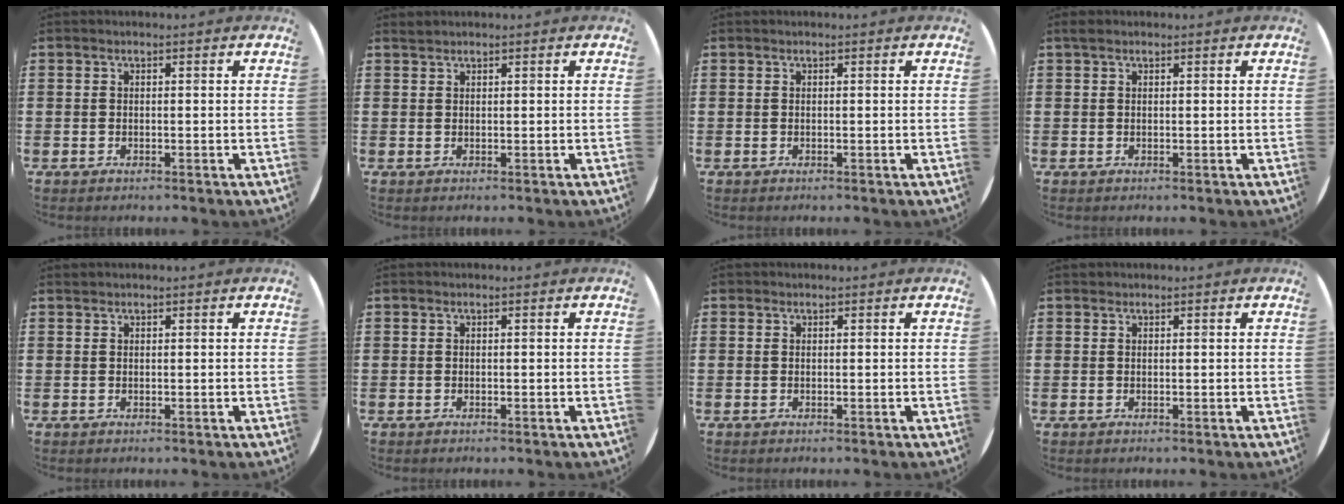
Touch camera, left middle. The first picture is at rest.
{"total": 0.6, "force": [0.6, 0.0, -0.1], "torque": [0.000, 0.001, 0.012]}
{"total": 0.0}
{"total": 0.7, "force": [0.5, 0.3, 0.2], "torque": [0.003, 0.000, 0.008]}
{"total": 0.0}
{"total": 0.0}
{"total": 0.0}
{"total": 0.0}